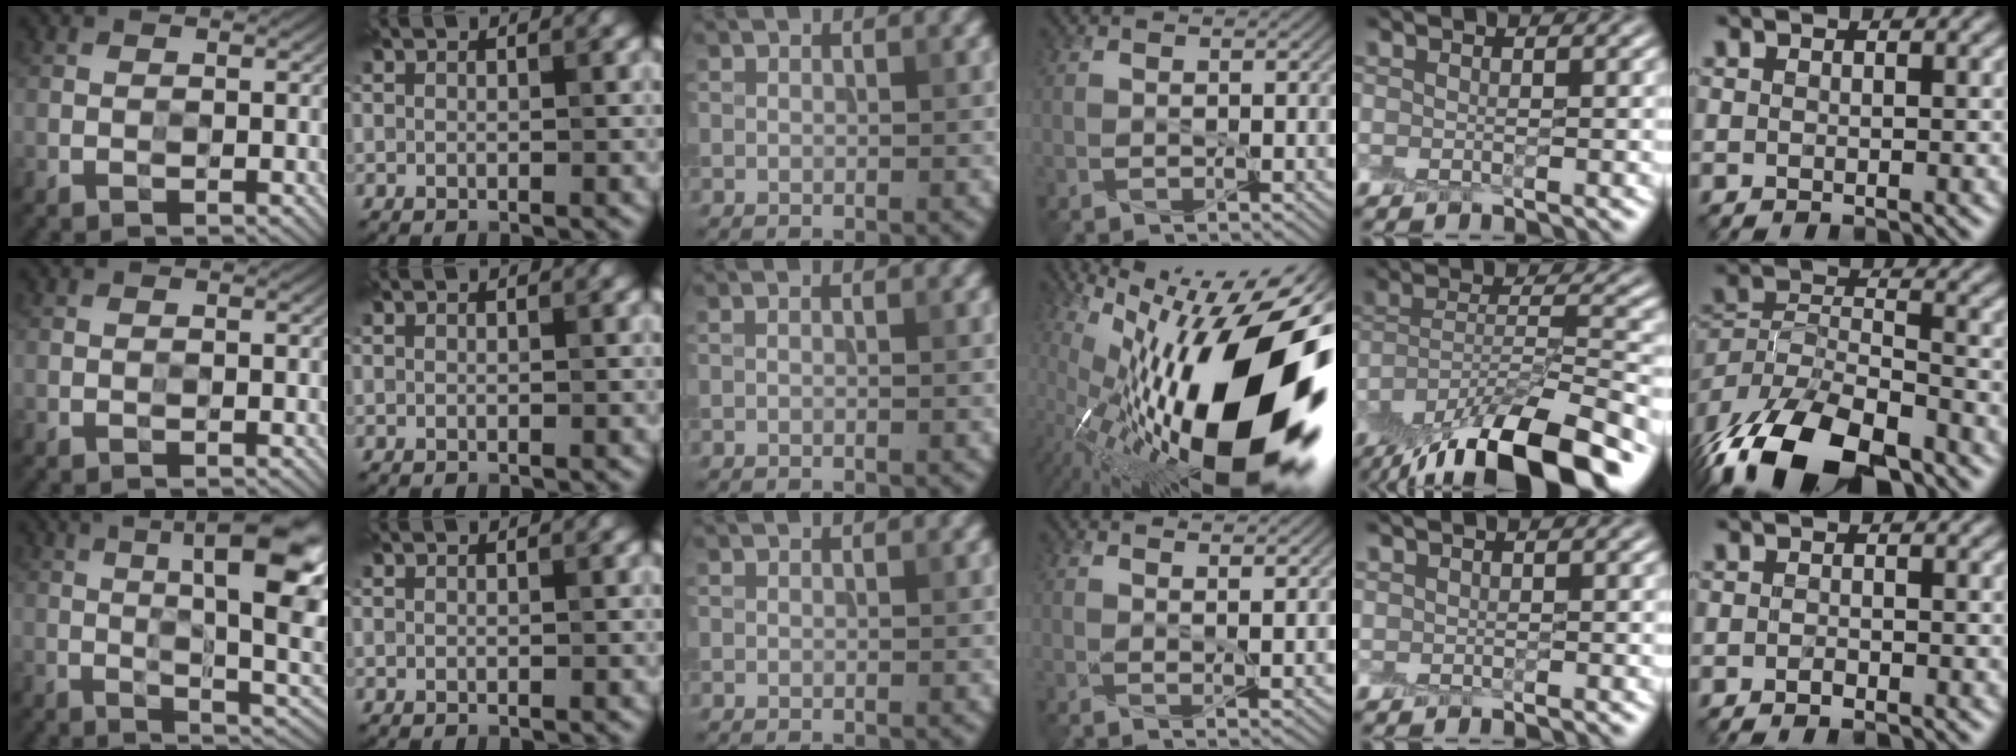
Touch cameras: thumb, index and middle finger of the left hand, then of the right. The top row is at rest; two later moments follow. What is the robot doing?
{"motion": "peel", "object": "plastic wrap"}